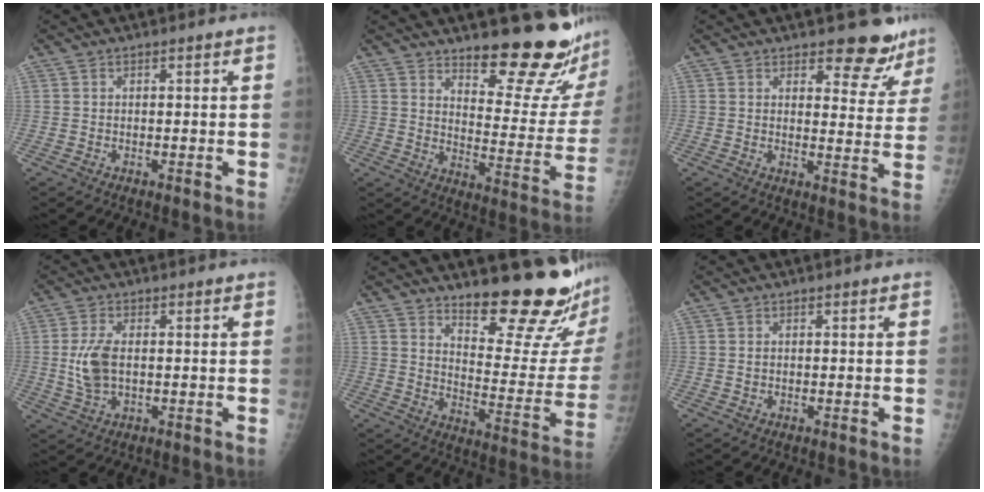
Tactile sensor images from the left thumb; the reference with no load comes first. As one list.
[{"total": 18.7, "force": [15.7, 4.2, 9.2], "torque": [-0.085, -0.150, 0.208]}, {"total": 8.5, "force": [7.2, 3.6, 2.9], "torque": [0.002, -0.053, 0.083]}, {"total": 6.4, "force": [0.0, 3.5, 5.3], "torque": [-0.121, -0.002, 0.002]}, {"total": 20.1, "force": [16.0, 4.0, 11.5], "torque": [-0.128, -0.147, 0.221]}, {"total": 0.8, "force": [0.0, 0.6, 0.5], "torque": [-0.008, 0.000, 0.001]}]